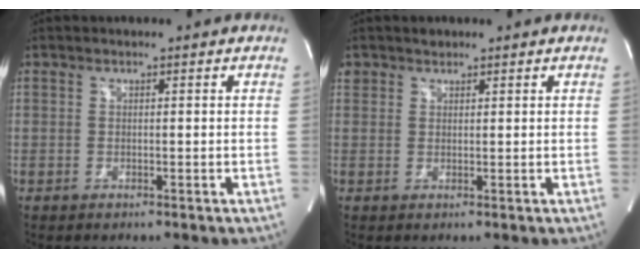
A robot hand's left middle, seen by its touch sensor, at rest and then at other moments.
{"total": 1.6, "force": [1.2, 1.1, 0.0], "torque": [0.003, 0.008, 0.020]}